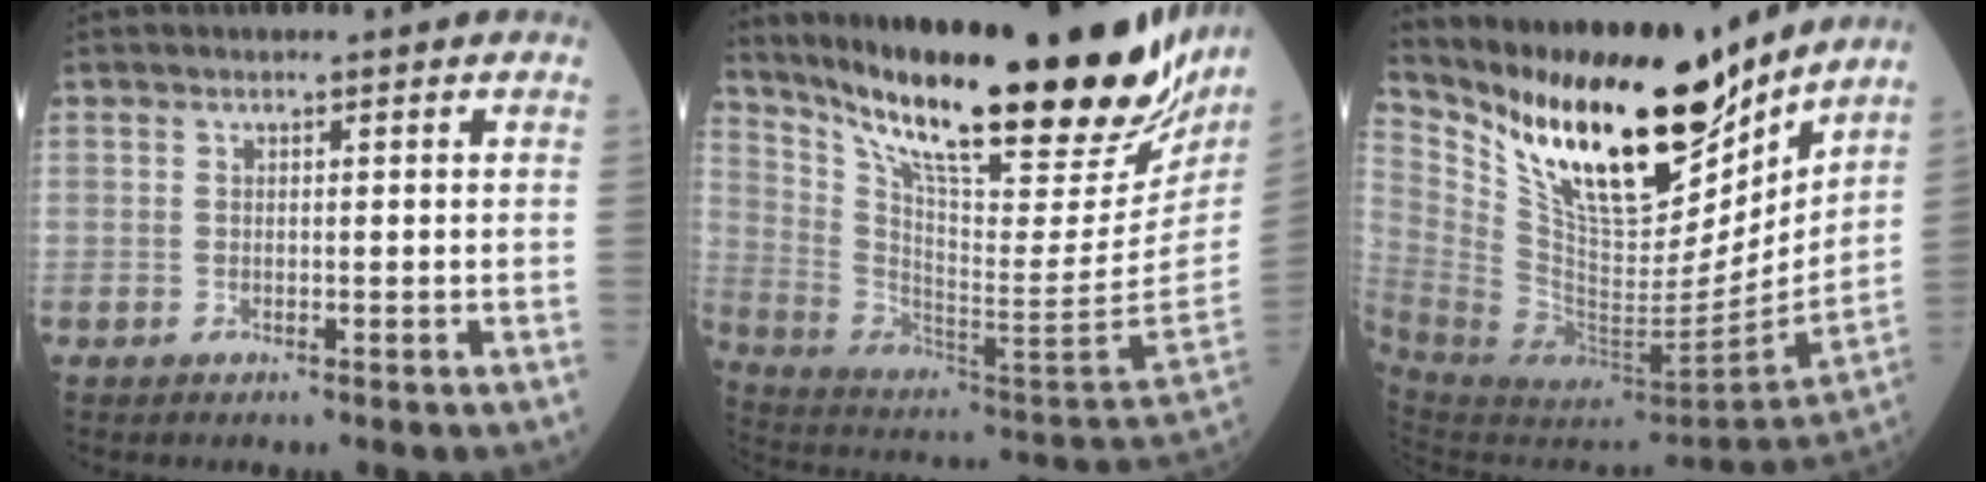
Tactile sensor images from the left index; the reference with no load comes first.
{"total": 35.2, "force": [27.2, 6.1, 21.6], "torque": [-0.349, -0.070, 0.392]}
{"total": 25.7, "force": [19.0, 7.6, 15.4], "torque": [-0.289, -0.021, 0.330]}